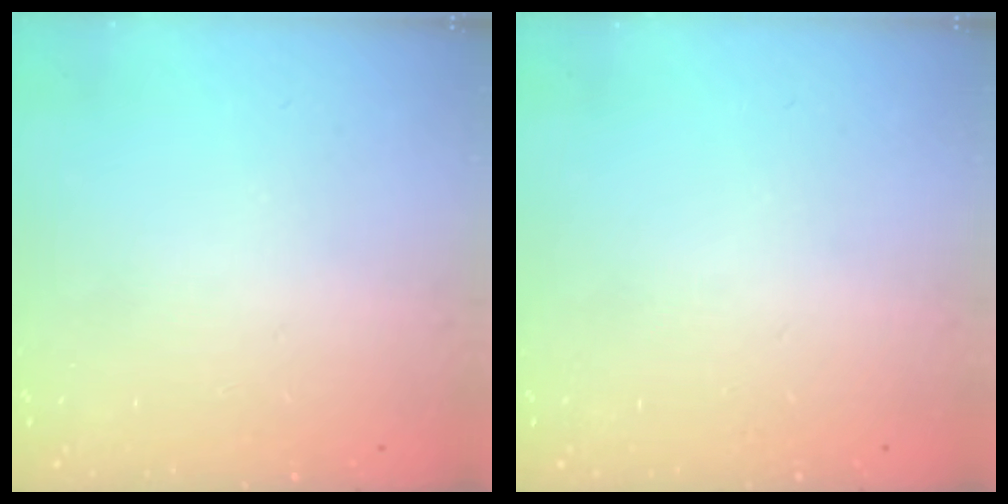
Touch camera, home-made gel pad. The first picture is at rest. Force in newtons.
{"total": 0.0}